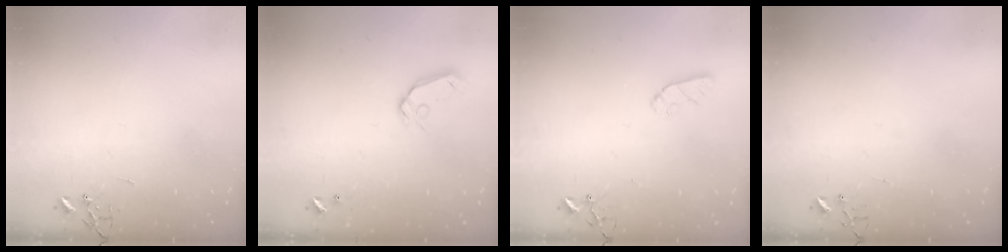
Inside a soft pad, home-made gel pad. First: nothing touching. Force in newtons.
{"total": 8.0, "press": 8.0, "slide": 1.0}
{"total": 6.0, "press": 6.0, "slide": 0.3}
{"total": 5.0, "press": 5.0, "slide": 0.4}